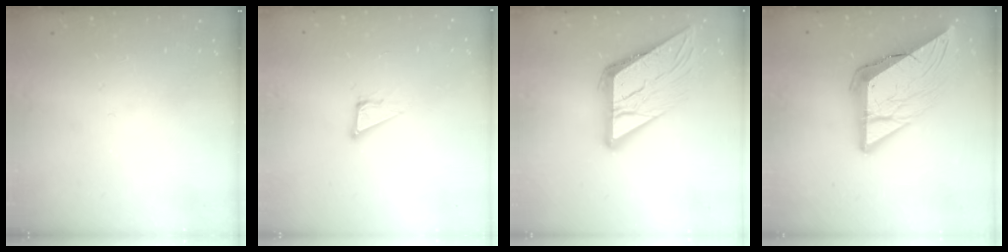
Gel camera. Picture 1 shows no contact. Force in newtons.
{"total": 5.0, "press": 5.0, "slide": 0.2}
{"total": 15.0, "press": 14.9, "slide": 1.6}
{"total": 17.8, "press": 17.7, "slide": 2.2}